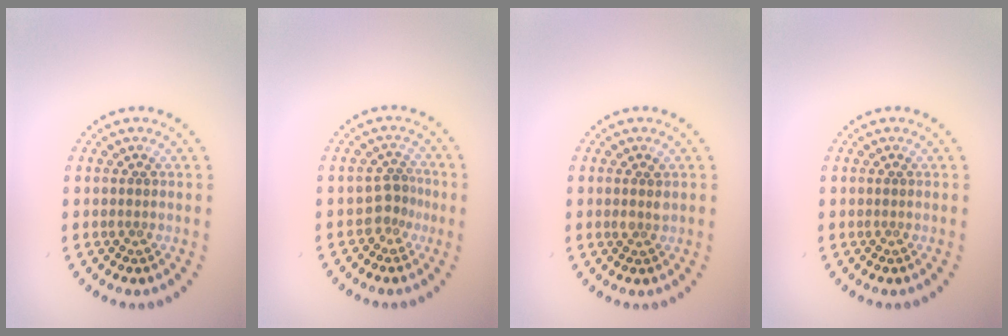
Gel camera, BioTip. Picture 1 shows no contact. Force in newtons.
{"total": 2.0, "press": 1.5, "slide": 1.3}
{"total": 1.2, "press": 1.1, "slide": 0.5}
{"total": 0.0}